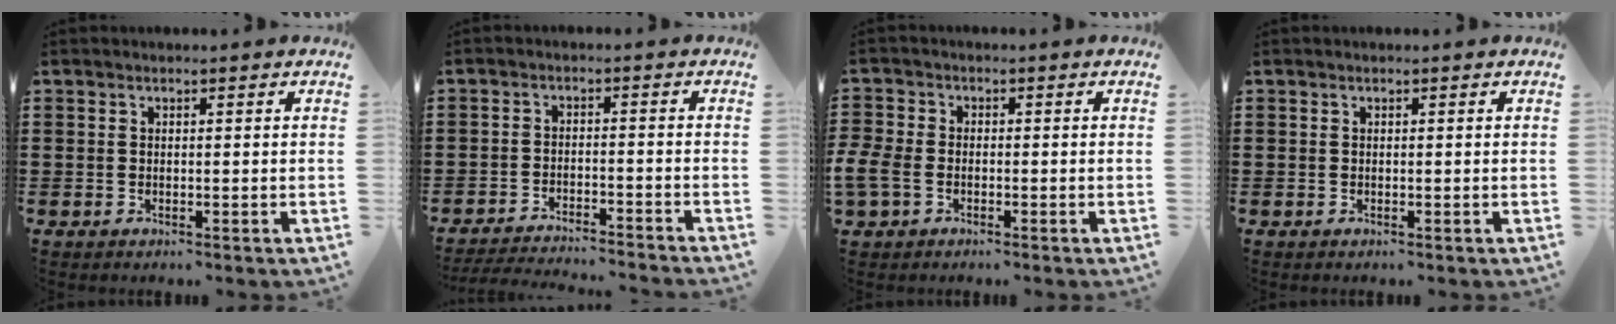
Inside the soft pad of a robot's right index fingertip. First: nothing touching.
{"total": 3.5, "force": [-3.5, -0.4, 0.3], "torque": [-0.008, -0.007, -0.073]}
{"total": 3.5, "force": [-1.9, 2.1, 2.1], "torque": [-0.071, -0.006, -0.045]}
{"total": 0.0}